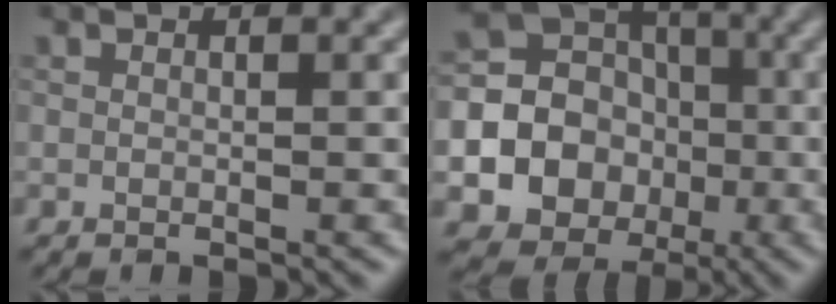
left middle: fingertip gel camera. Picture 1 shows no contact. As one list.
[{"total": 18.2, "force": [-3.3, 17.2, 4.8], "torque": [-0.120, -0.017, -0.072]}]